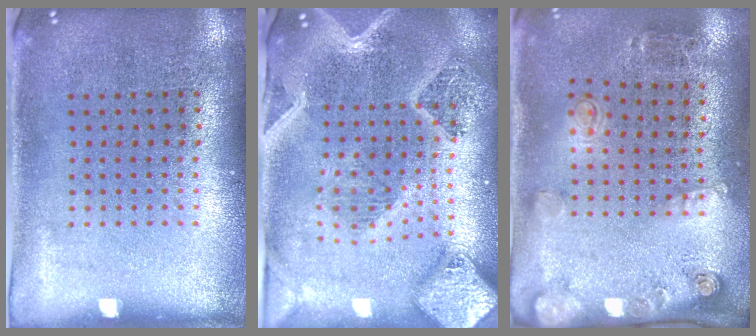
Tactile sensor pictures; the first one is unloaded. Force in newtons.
{"total": 3.4, "press": 2.8, "slide": 1.9}
{"total": 2.1, "press": 1.3, "slide": 1.6}